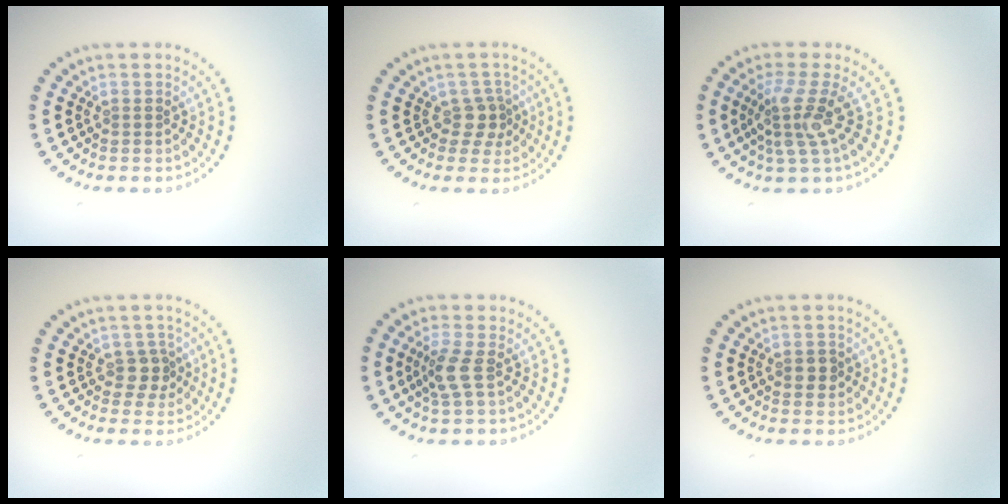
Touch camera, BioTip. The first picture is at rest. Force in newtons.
{"total": 2.0, "press": 1.6, "slide": 1.2}
{"total": 3.5, "press": 2.5, "slide": 2.4}
{"total": 1.8, "press": 1.5, "slide": 1.0}
{"total": 2.3, "press": 2.0, "slide": 1.2}
{"total": 1.5, "press": 1.4, "slide": 0.2}